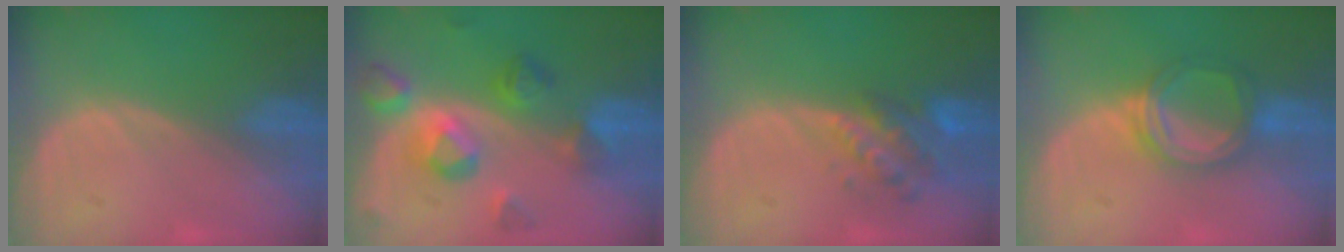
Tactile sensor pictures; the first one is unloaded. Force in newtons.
{"total": 8.1, "press": 8.1, "slide": 0.3}
{"total": 6.3, "press": 5.7, "slide": 2.5}
{"total": 5.7, "press": 5.4, "slide": 1.5}